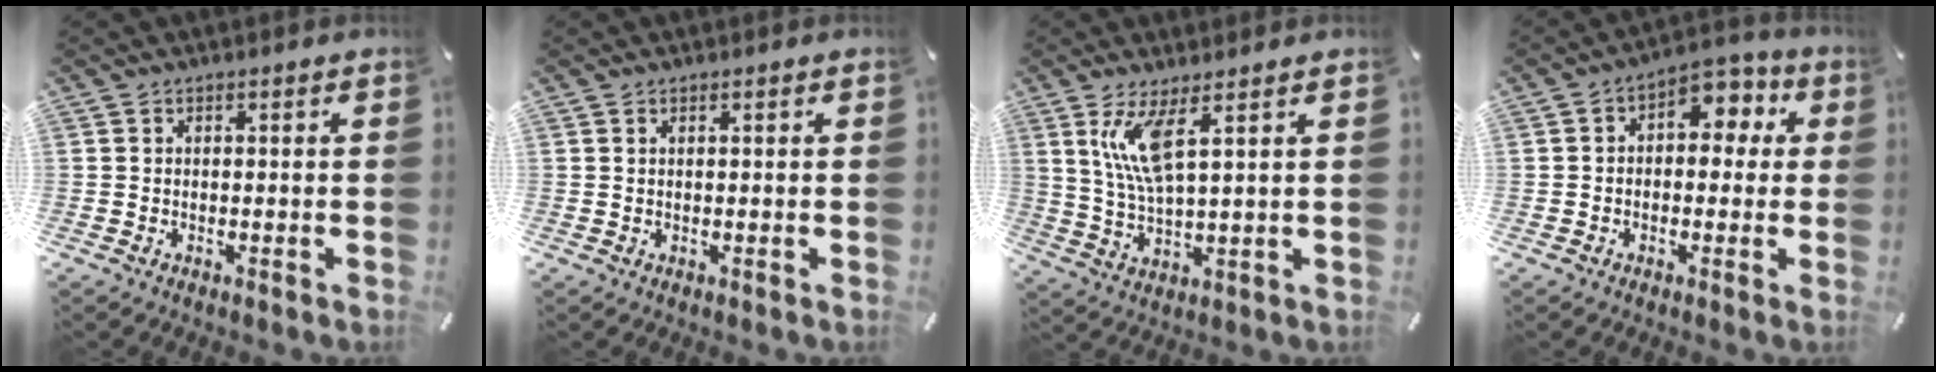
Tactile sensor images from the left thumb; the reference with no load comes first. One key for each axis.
{"total": 0.5, "fx": 0.2, "fy": 0.1, "fz": 0.5, "tx": -0.008, "ty": 0.000, "tz": 0.004}
{"total": 9.4, "fx": 4.3, "fy": 2.4, "fz": 8.0, "tx": -0.162, "ty": -0.004, "tz": 0.073}
{"total": 6.3, "fx": 1.7, "fy": 4.6, "fz": 3.9, "tx": -0.045, "ty": -0.015, "tz": 0.021}